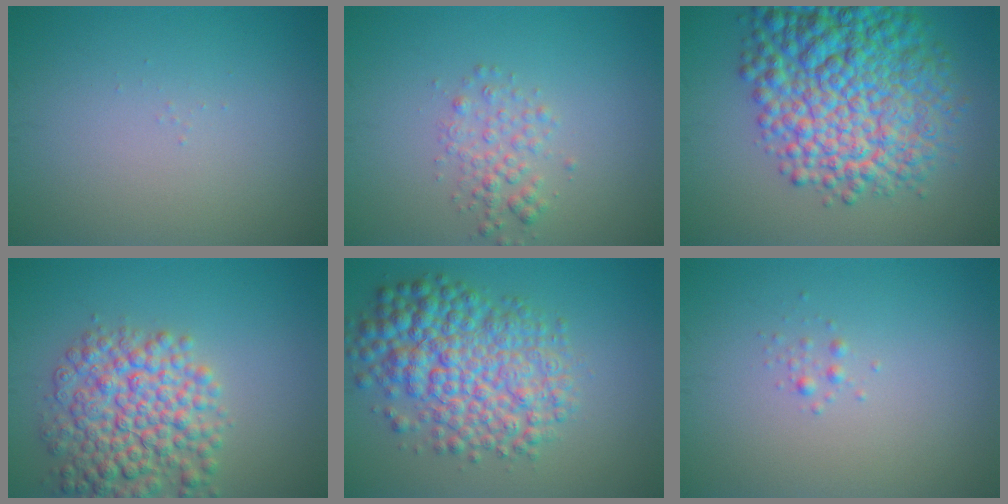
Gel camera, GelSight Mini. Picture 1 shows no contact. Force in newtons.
{"total": 2.1, "press": 2.1, "slide": 0.1}
{"total": 12.2, "press": 12.2, "slide": 0.3}
{"total": 7.5, "press": 7.5, "slide": 0.3}
{"total": 8.1, "press": 8.1, "slide": 0.2}
{"total": 0.7, "press": 0.7, "slide": 0.0}